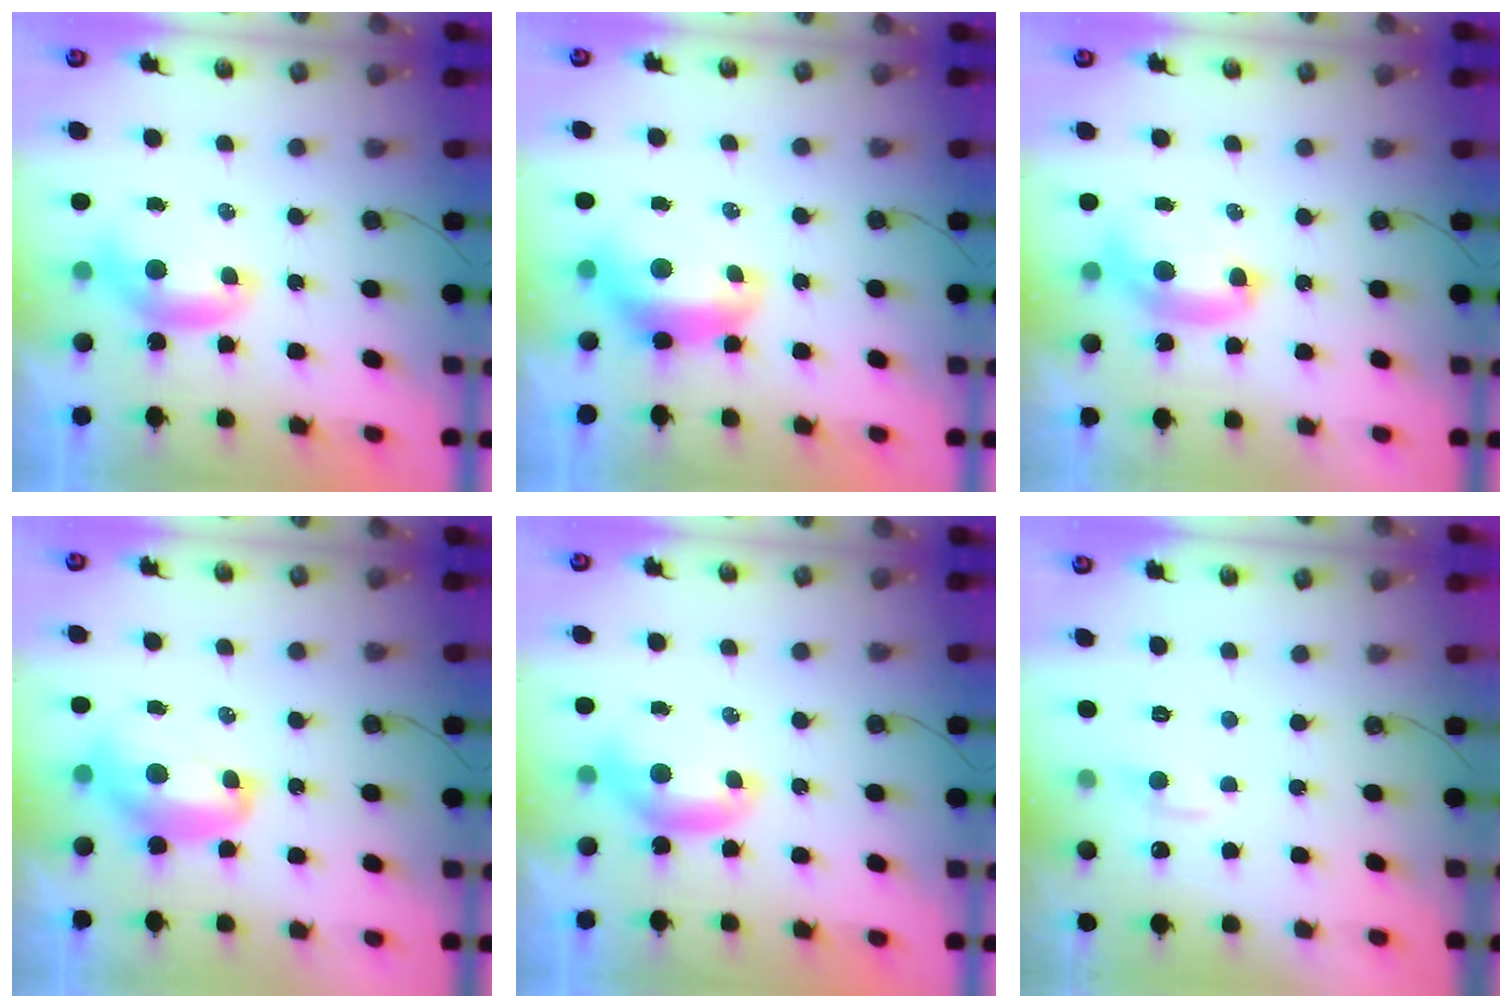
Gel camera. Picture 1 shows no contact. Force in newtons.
{"total": 2.2, "press": 2.1, "slide": 0.8}
{"total": 2.7, "press": 2.7, "slide": 0.1}
{"total": 3.0, "press": 2.9, "slide": 0.5}
{"total": 0.0}
{"total": 1.6, "press": 1.4, "slide": 0.7}